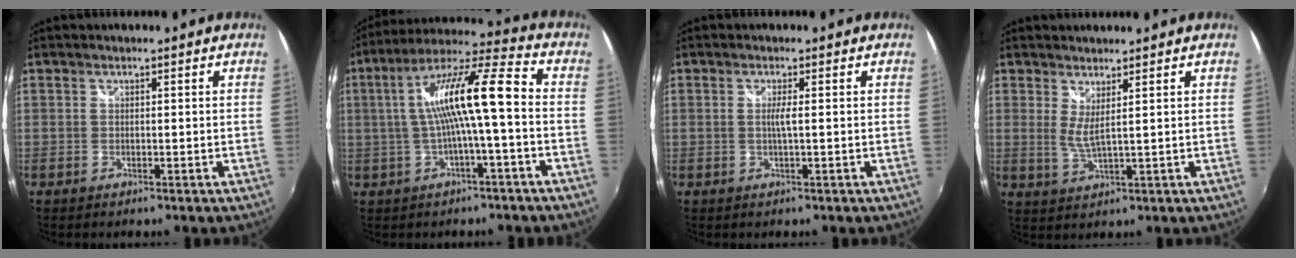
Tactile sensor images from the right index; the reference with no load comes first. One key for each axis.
{"total": 13.4, "fx": -0.9, "fy": 1.2, "fz": 13.3, "tx": -0.243, "ty": 0.025, "tz": -0.012}
{"total": 1.7, "fx": -0.1, "fy": -0.3, "fz": 1.7, "tx": -0.031, "ty": -0.002, "tz": -0.004}
{"total": 2.8, "fx": 1.4, "fy": 0.0, "fz": 2.4, "tx": -0.048, "ty": -0.013, "tz": 0.023}